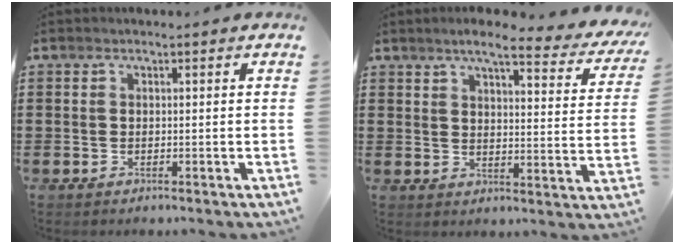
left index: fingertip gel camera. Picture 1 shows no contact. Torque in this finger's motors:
{"motor_torque": [1.28, -0.86, 0.17, 0.09]}